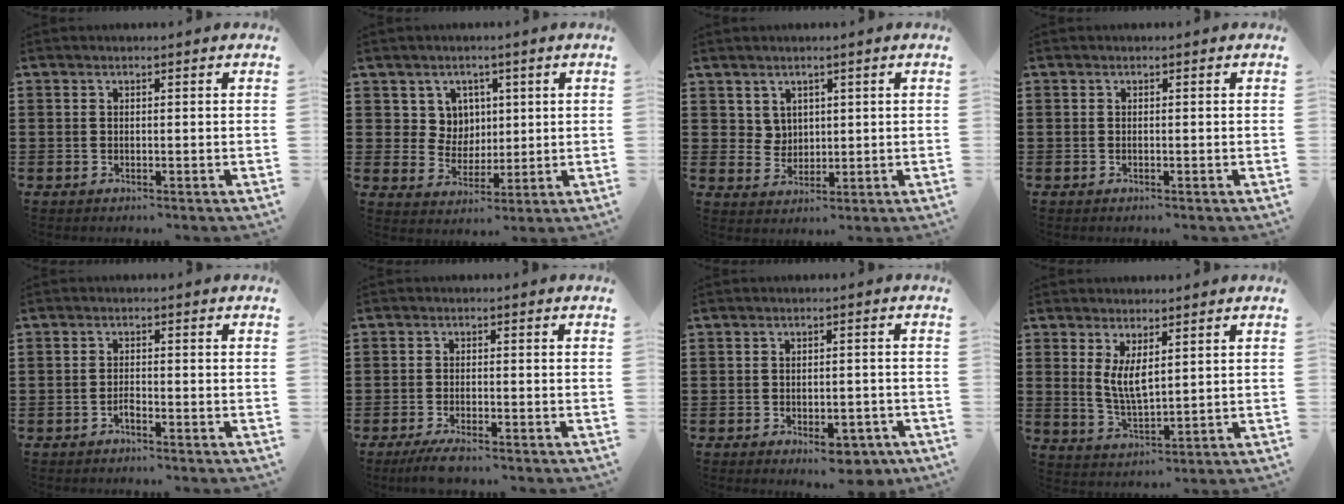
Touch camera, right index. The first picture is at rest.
{"total": 5.5, "force": [2.2, 5.0, 1.0], "torque": [-0.038, 0.012, 0.039]}
{"total": 3.3, "force": [2.1, 2.5, 0.5], "torque": [-0.021, 0.010, 0.040]}
{"total": 0.0}
{"total": 1.4, "force": [-1.1, 0.3, 0.7], "torque": [-0.017, -0.001, -0.022]}
{"total": 2.9, "force": [-2.5, 0.1, 1.4], "torque": [-0.030, -0.004, -0.049]}
{"total": 4.3, "force": [-3.1, 1.4, 2.7], "torque": [-0.038, 0.004, -0.053]}
{"total": 4.7, "force": [1.6, 1.9, 4.0], "torque": [-0.083, 0.003, 0.030]}